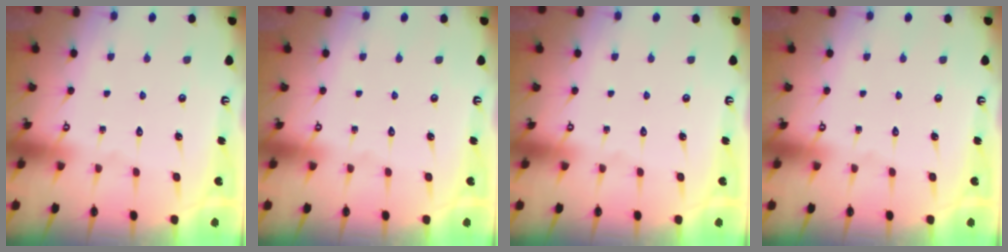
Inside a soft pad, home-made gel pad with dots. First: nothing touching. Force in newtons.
{"total": 0.0}
{"total": 0.0}
{"total": 0.0}